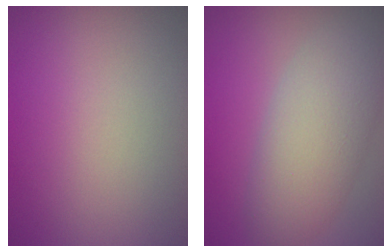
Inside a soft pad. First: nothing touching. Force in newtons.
{"total": 6.0, "press": 6.0, "slide": 0.2}